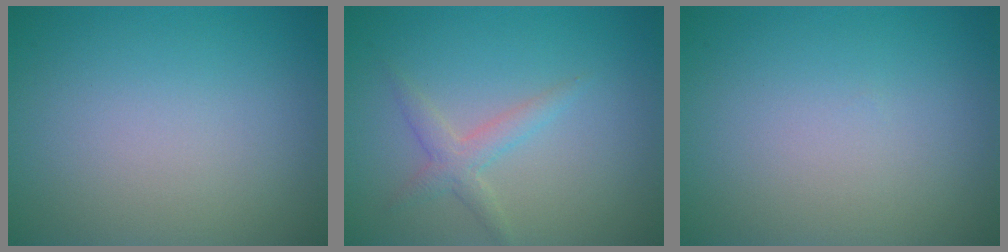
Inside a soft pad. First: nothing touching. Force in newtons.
{"total": 2.0, "press": 2.0, "slide": 0.0}
{"total": 0.0}